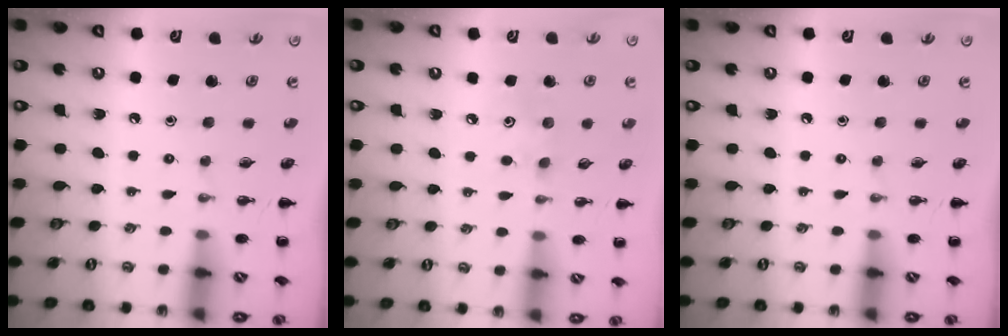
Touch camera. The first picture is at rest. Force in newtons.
{"total": 4.1, "press": 4.0, "slide": 1.0}
{"total": 0.0}